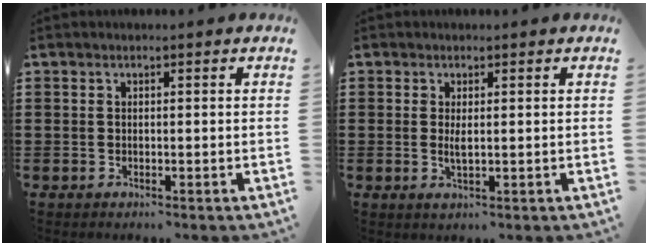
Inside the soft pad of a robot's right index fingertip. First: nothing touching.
{"total": 2.0, "force": [0.2, 0.3, 1.9], "torque": [-0.038, -0.004, 0.003]}